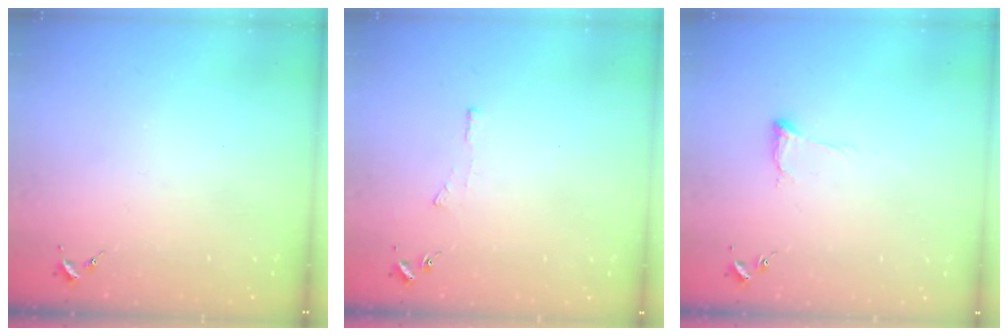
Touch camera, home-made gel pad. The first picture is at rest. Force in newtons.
{"total": 3.0, "press": 3.0, "slide": 0.3}
{"total": 6.1, "press": 6.0, "slide": 0.8}